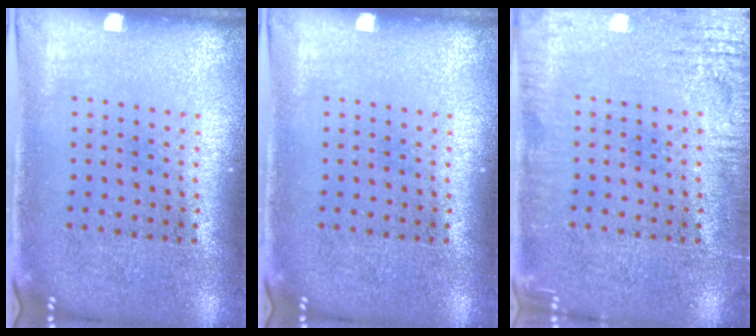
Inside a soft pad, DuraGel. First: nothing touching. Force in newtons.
{"total": 0.0}
{"total": 3.0, "press": 3.0, "slide": 0.2}